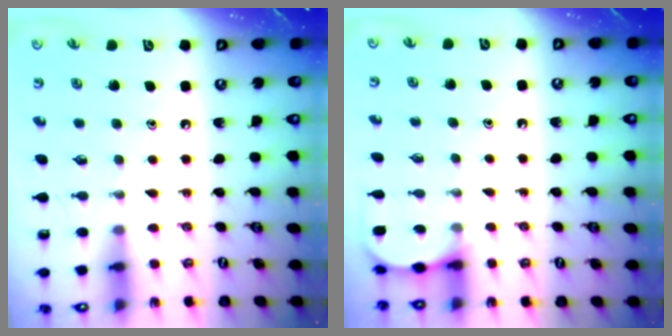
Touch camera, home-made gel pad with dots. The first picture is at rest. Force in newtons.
{"total": 4.1, "press": 4.1, "slide": 0.5}